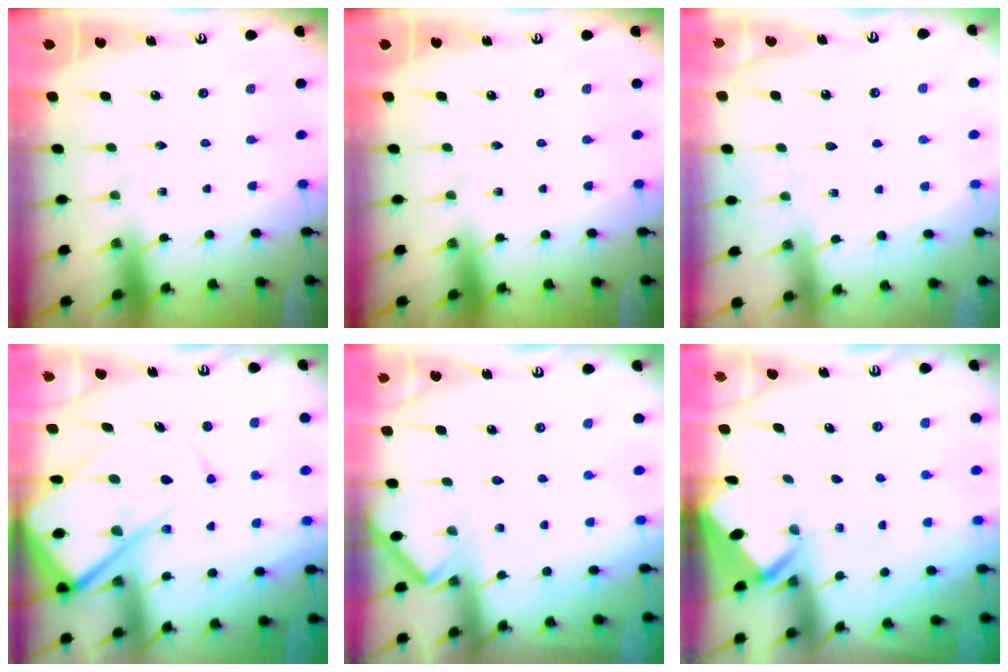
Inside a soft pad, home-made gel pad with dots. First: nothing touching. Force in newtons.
{"total": 0.0}
{"total": 3.2, "press": 3.2, "slide": 0.4}
{"total": 16.8, "press": 16.7, "slide": 1.9}
{"total": 5.2, "press": 5.2, "slide": 0.6}
{"total": 2.5, "press": 2.5, "slide": 0.2}